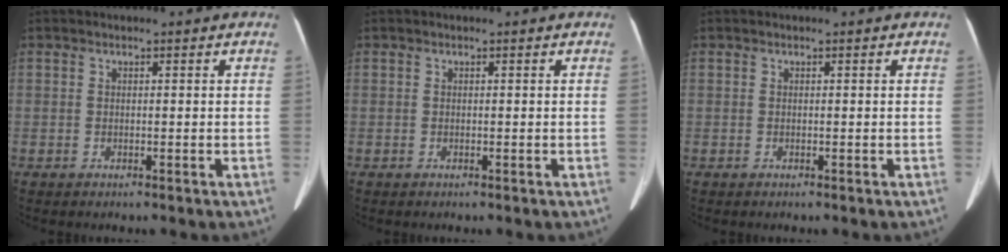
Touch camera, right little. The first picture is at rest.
{"total": 0.0}
{"total": 0.0}